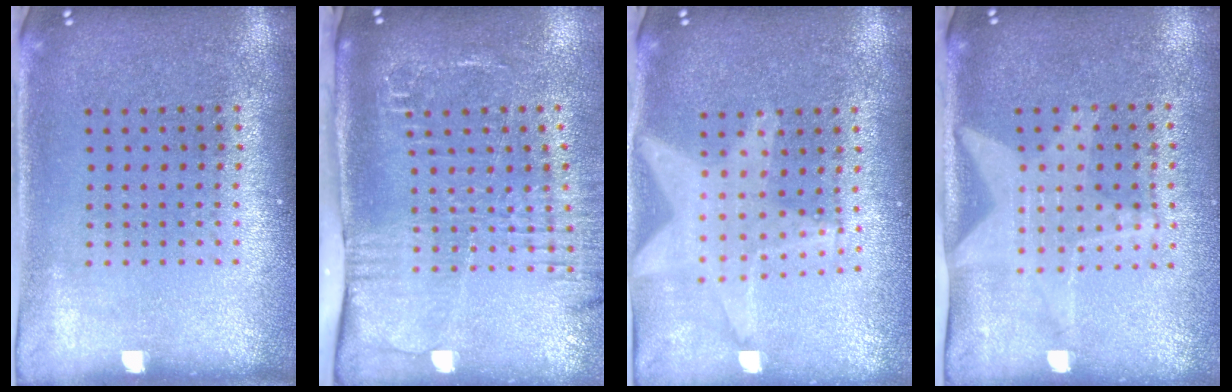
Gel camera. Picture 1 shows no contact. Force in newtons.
{"total": 2.7, "press": 2.1, "slide": 1.6}
{"total": 1.3, "press": 1.3, "slide": 0.5}
{"total": 1.9, "press": 1.5, "slide": 1.1}